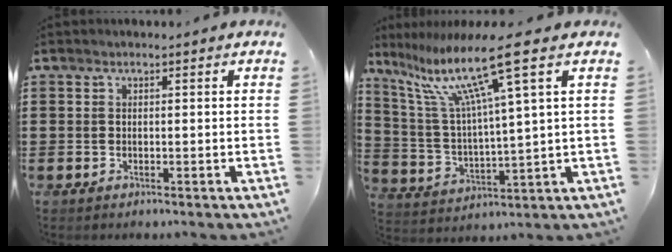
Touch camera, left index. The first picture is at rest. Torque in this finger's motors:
{"motor_torque": [1.10, -1.04, 0.88, 0.21]}